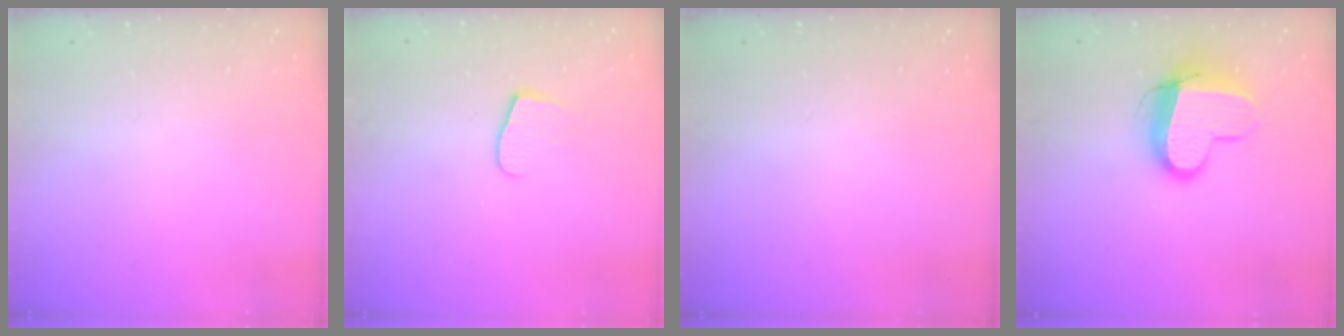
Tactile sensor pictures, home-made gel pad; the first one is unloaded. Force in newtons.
{"total": 5.4, "press": 5.4, "slide": 0.5}
{"total": 0.0}
{"total": 11.2, "press": 11.2, "slide": 0.9}